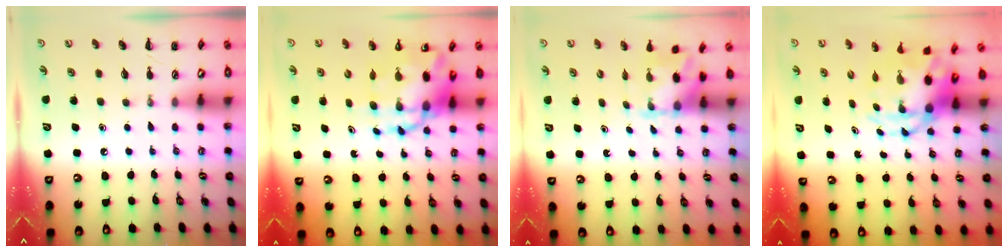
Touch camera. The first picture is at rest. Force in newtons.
{"total": 10.5, "press": 10.1, "slide": 2.7}
{"total": 2.0, "press": 1.9, "slide": 0.7}
{"total": 6.0, "press": 5.8, "slide": 1.6}